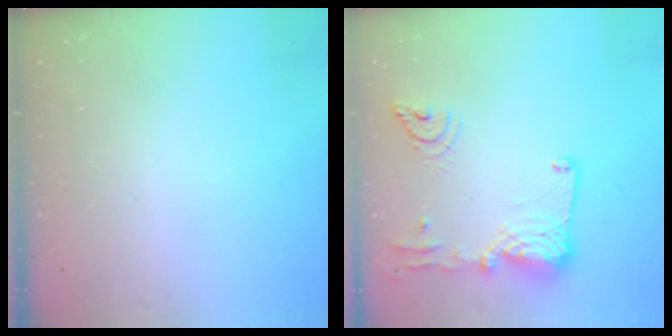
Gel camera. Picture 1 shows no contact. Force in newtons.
{"total": 17.2, "press": 17.1, "slide": 2.2}